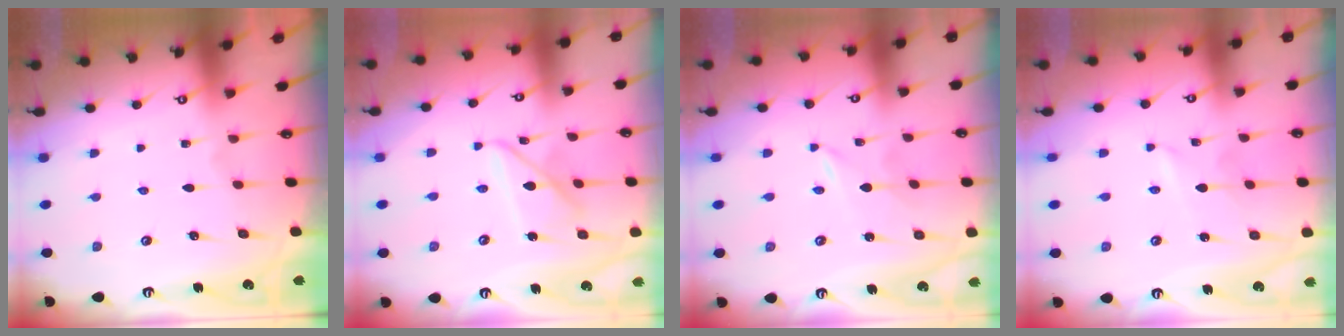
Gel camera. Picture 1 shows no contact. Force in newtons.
{"total": 12.1, "press": 12.1, "slide": 1.2}
{"total": 0.0}
{"total": 1.6, "press": 1.6, "slide": 0.2}